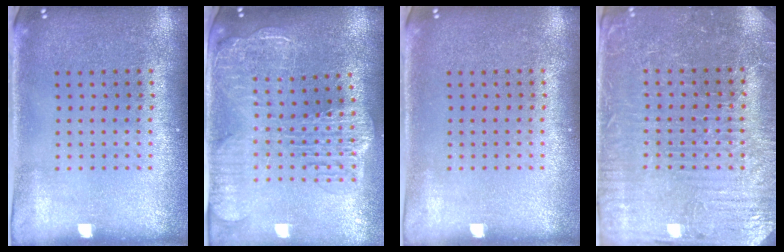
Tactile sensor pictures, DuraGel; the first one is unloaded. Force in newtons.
{"total": 2.9, "press": 2.4, "slide": 1.7}
{"total": 0.0}
{"total": 3.8, "press": 3.7, "slide": 0.8}